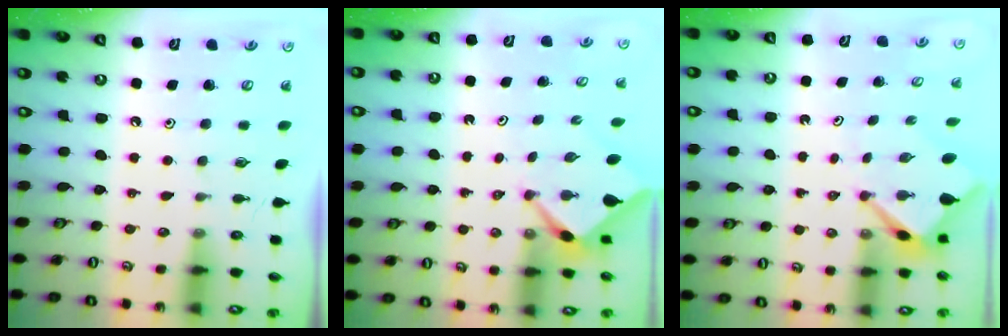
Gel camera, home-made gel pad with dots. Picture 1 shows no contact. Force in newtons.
{"total": 2.6, "press": 2.6, "slide": 0.4}
{"total": 3.1, "press": 3.1, "slide": 0.2}